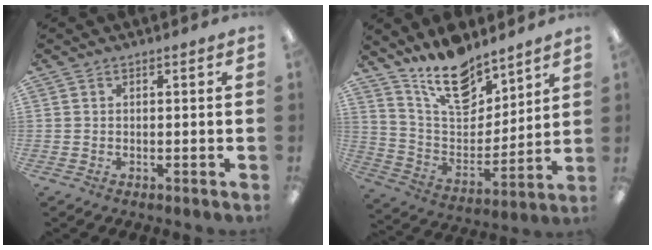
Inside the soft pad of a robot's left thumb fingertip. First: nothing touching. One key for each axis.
{"total": 16.7, "fx": 12.8, "fy": 7.6, "fz": 7.6, "tx": -0.137, "ty": -0.079, "tz": 0.230}